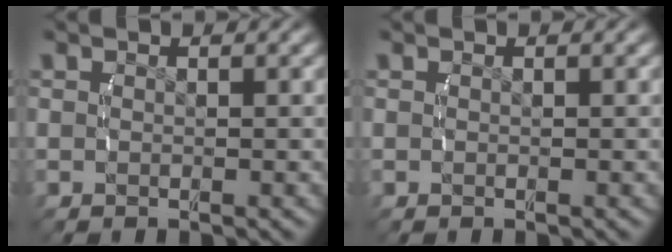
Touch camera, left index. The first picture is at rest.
{"total": 0.0}